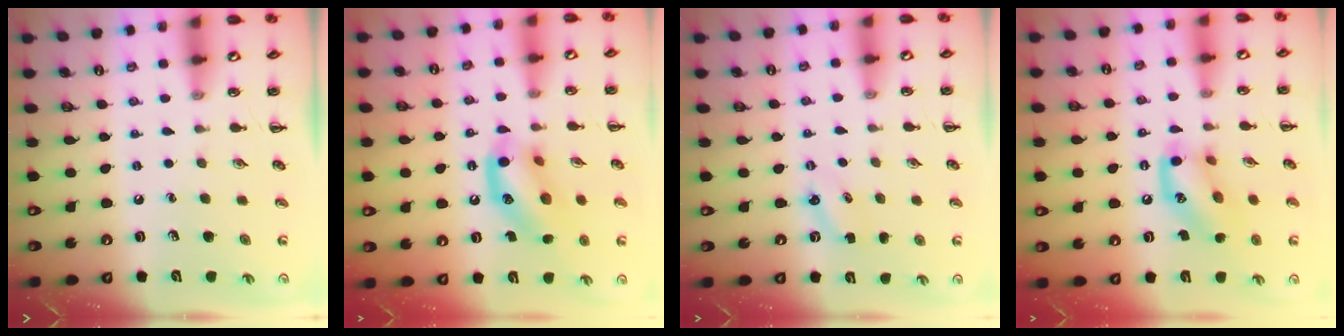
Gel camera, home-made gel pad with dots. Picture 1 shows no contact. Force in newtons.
{"total": 13.6, "press": 13.3, "slide": 3.2}
{"total": 2.8, "press": 2.7, "slide": 0.7}
{"total": 12.3, "press": 12.3, "slide": 0.8}